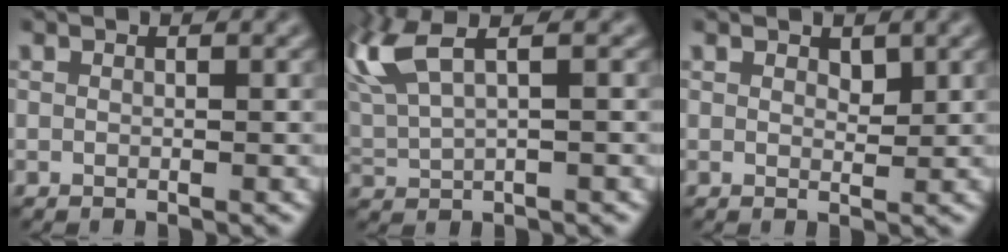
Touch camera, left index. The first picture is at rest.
{"total": 5.8, "force": [2.8, 1.7, 4.7], "torque": [-0.122, 0.014, 0.058]}
{"total": 0.9, "force": [0.7, 0.4, 0.5], "torque": [-0.013, -0.004, 0.014]}